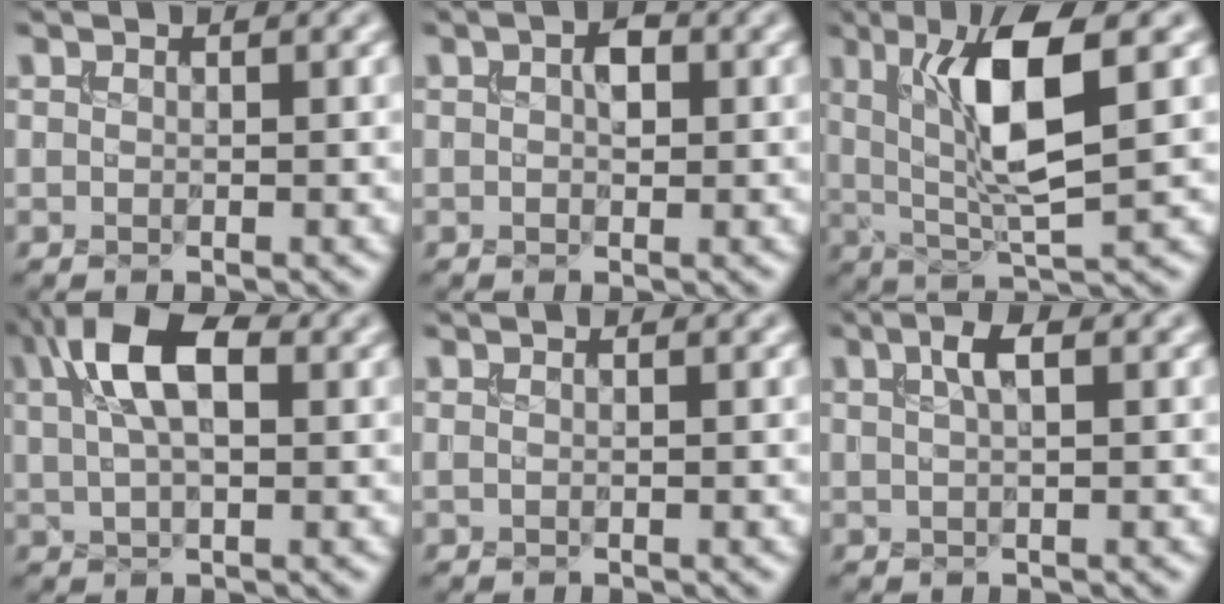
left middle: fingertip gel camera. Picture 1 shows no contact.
{"total": 1.7, "force": [0.1, 1.0, 1.4], "torque": [-0.019, 0.004, -0.001]}
{"total": 8.0, "force": [1.7, 1.9, 7.6], "torque": [-0.133, -0.006, 0.037]}
{"total": 6.5, "force": [2.1, 3.1, 5.4], "torque": [-0.099, 0.015, 0.030]}
{"total": 0.0}
{"total": 2.0, "force": [0.7, 0.6, 1.8], "torque": [-0.028, 0.007, 0.014]}